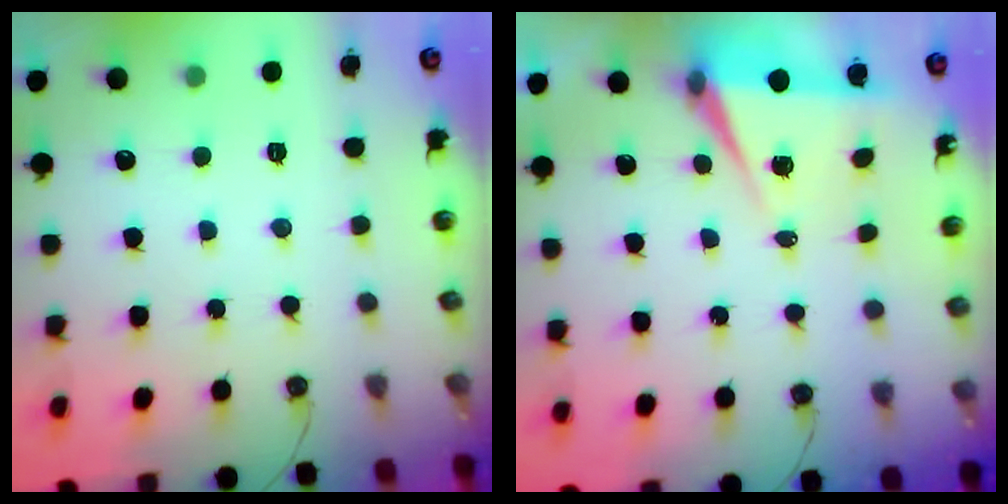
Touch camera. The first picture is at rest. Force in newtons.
{"total": 6.7, "press": 5.0, "slide": 4.4}